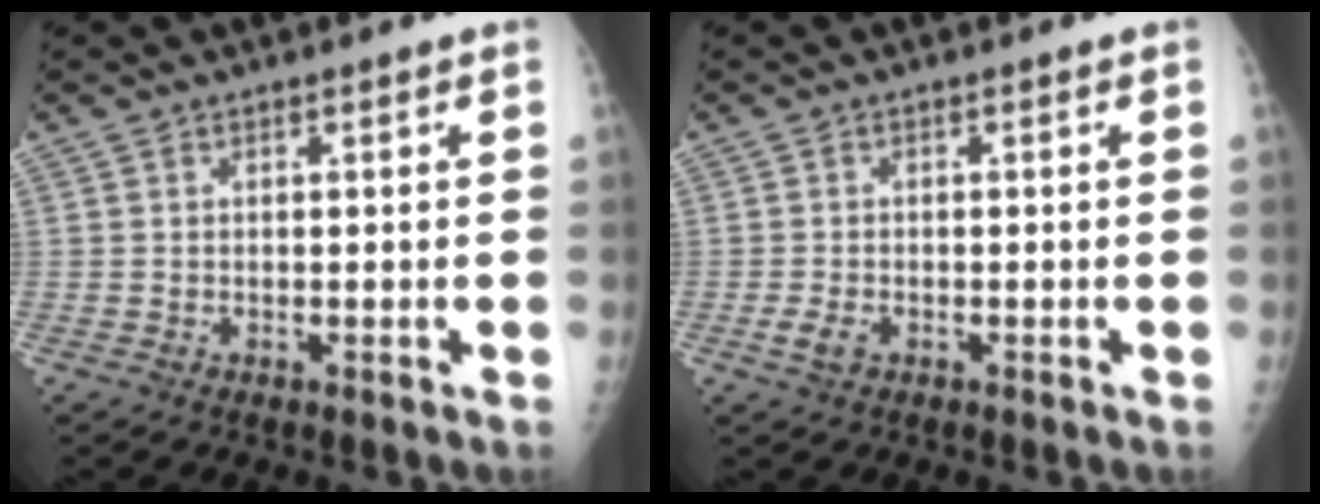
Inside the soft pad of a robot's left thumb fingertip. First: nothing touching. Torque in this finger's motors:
{"motor_torque": [-0.38, 0.23, 0.24, 0.12, 0.04]}